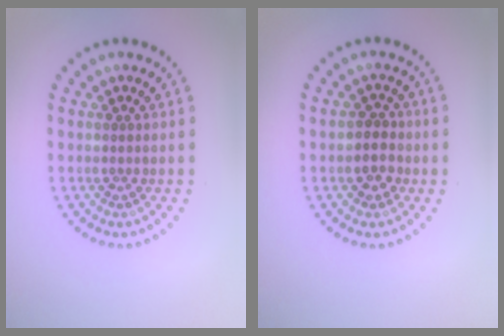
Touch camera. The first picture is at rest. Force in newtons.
{"total": 2.3, "press": 2.1, "slide": 0.8}